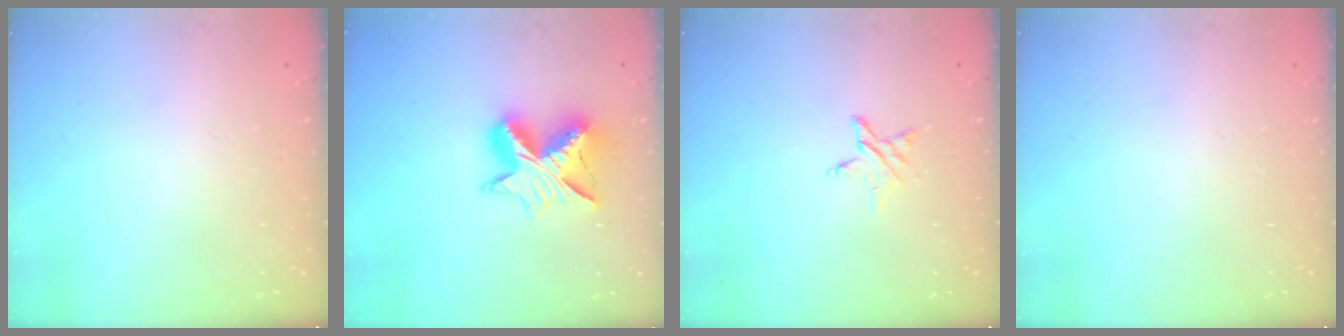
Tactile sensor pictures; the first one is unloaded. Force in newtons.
{"total": 12.0, "press": 12.0, "slide": 0.8}
{"total": 3.9, "press": 3.8, "slide": 0.4}
{"total": 0.0}